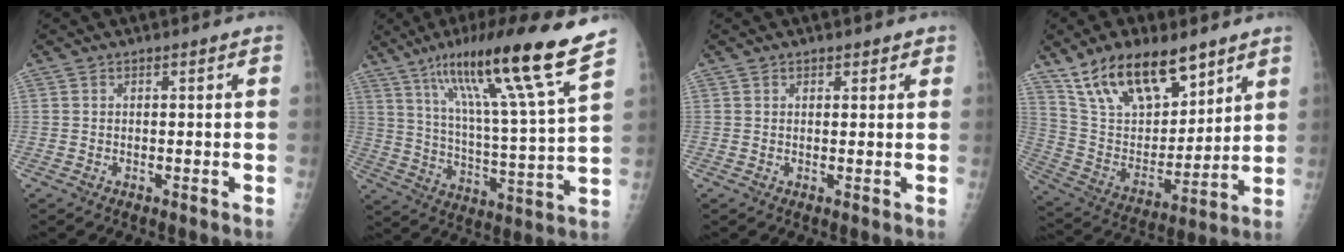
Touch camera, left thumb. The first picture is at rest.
{"total": 21.2, "force": [13.9, 0.5, 15.9], "torque": [-0.240, -0.055, 0.227]}
{"total": 1.6, "force": [1.1, 1.1, 0.4], "torque": [0.012, -0.005, 0.011]}
{"total": 19.7, "force": [13.2, 9.0, 11.6], "torque": [-0.162, -0.054, 0.249]}